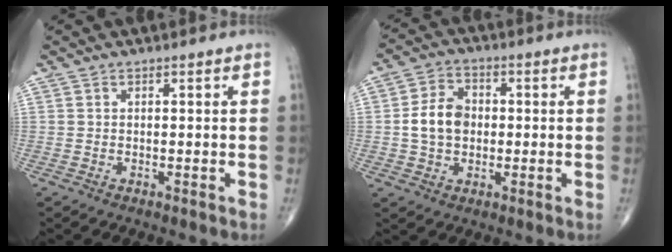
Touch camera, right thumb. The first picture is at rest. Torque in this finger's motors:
{"motor_torque": [-0.47, 0.37, 0.35, -0.41, 0.05]}